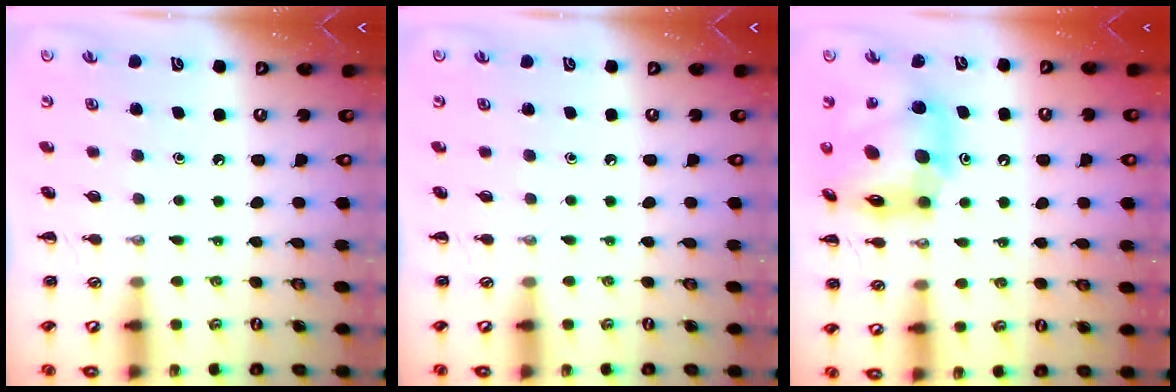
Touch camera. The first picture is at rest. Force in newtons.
{"total": 0.0}
{"total": 14.9, "press": 14.3, "slide": 4.2}